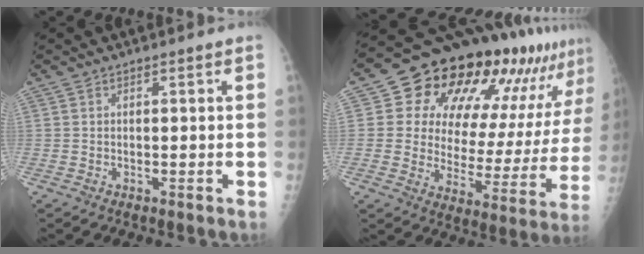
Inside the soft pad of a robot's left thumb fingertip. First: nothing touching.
{"total": 25.6, "force": [15.8, 11.8, 16.2], "torque": [-0.197, -0.039, 0.221]}